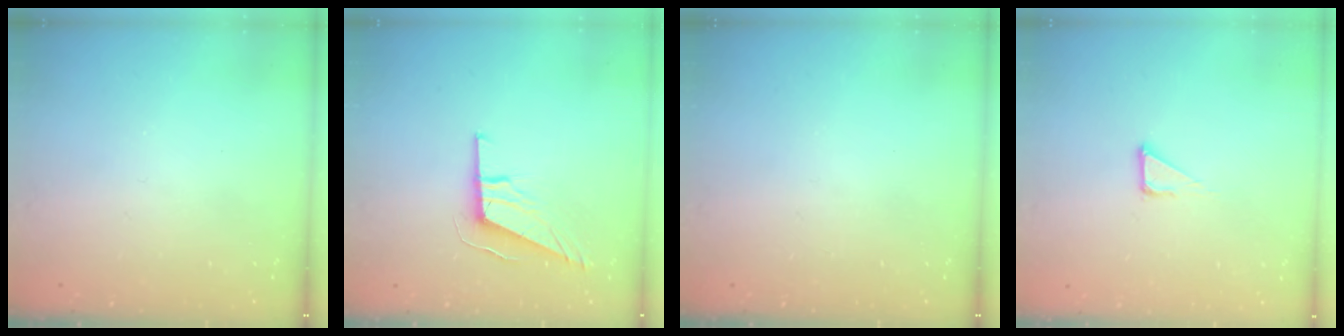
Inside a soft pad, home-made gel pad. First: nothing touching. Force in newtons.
{"total": 9.7, "press": 9.5, "slide": 2.0}
{"total": 0.0}
{"total": 3.4, "press": 3.4, "slide": 0.2}